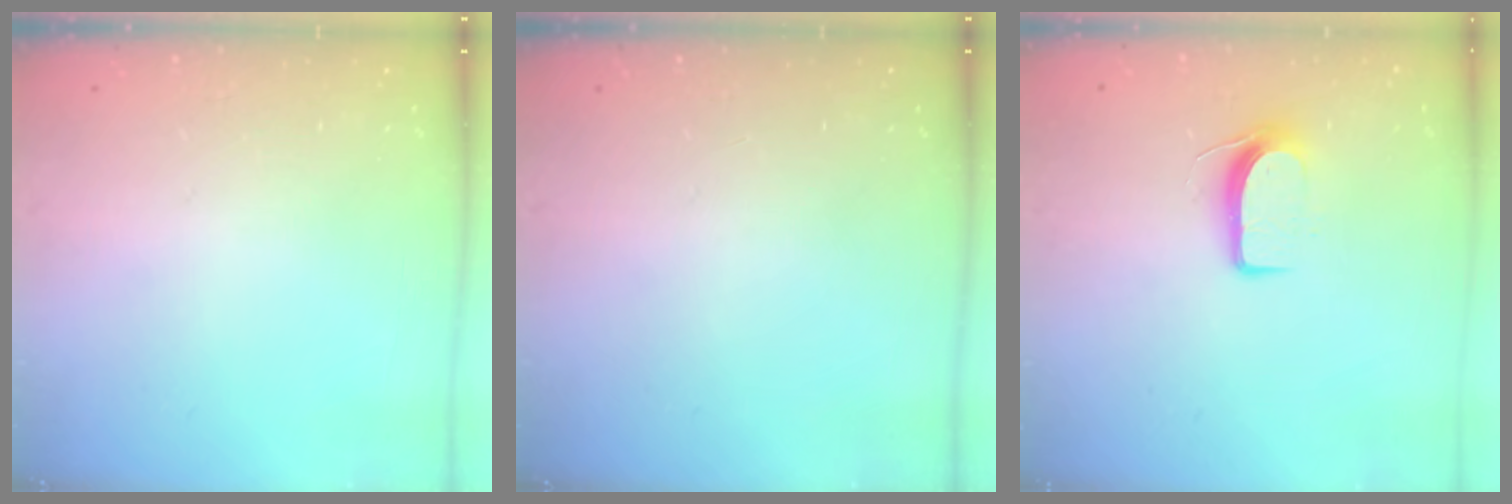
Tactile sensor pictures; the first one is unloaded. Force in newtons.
{"total": 0.0}
{"total": 7.9, "press": 7.9, "slide": 0.7}